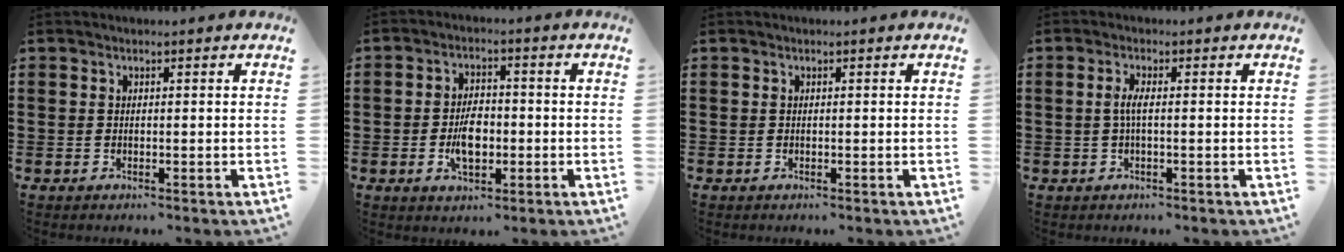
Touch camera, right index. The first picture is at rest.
{"total": 5.4, "force": [-1.1, 3.1, 4.3], "torque": [-0.083, -0.002, -0.024]}
{"total": 0.0}
{"total": 2.4, "force": [-0.3, 0.4, 2.4], "torque": [-0.060, -0.006, -0.011]}